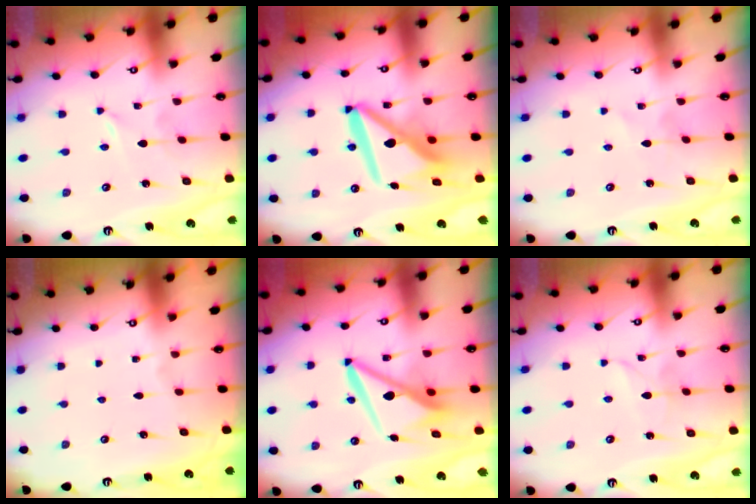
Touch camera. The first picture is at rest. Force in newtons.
{"total": 14.5, "press": 14.4, "slide": 1.5}
{"total": 0.9, "press": 0.9, "slide": 0.0}
{"total": 0.0}
{"total": 9.7, "press": 9.6, "slide": 1.6}
{"total": 2.5, "press": 2.5, "slide": 0.2}